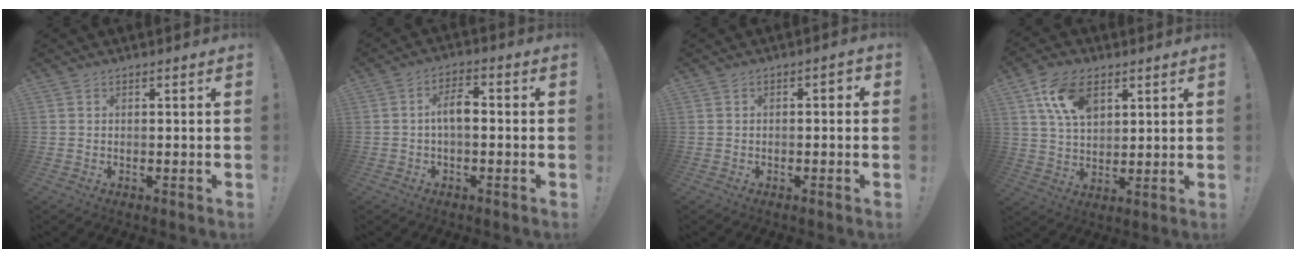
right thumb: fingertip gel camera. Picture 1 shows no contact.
{"total": 6.8, "force": [-0.3, 3.1, 6.0], "torque": [-0.107, 0.011, -0.008]}
{"total": 2.0, "force": [-1.3, 1.0, 1.2], "torque": [-0.009, 0.008, -0.026]}
{"total": 12.8, "force": [6.2, 7.8, 8.0], "torque": [-0.135, -0.010, 0.118]}